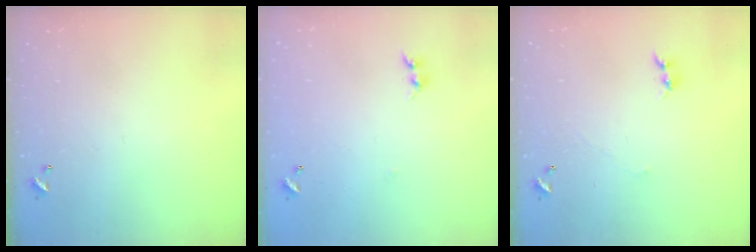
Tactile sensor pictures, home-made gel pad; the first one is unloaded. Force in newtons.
{"total": 7.6, "press": 7.6, "slide": 0.4}
{"total": 1.4, "press": 1.3, "slide": 0.4}